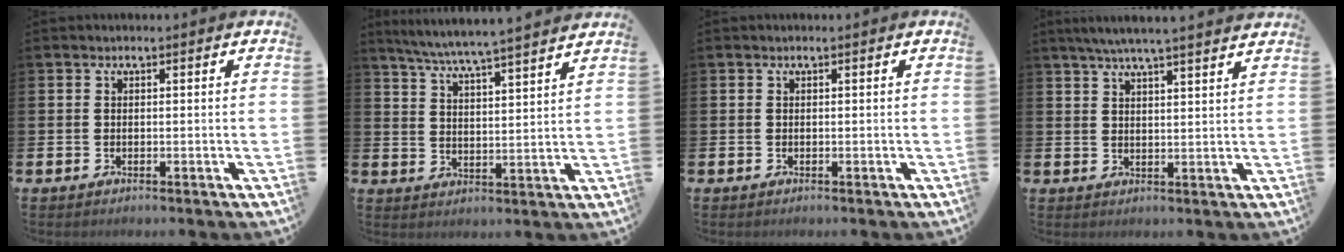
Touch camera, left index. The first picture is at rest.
{"total": 6.4, "force": [6.1, -0.6, 1.9], "torque": [-0.062, -0.040, 0.107]}
{"total": 0.0}
{"total": 5.3, "force": [4.9, -0.5, 1.9], "torque": [-0.049, -0.016, 0.087]}